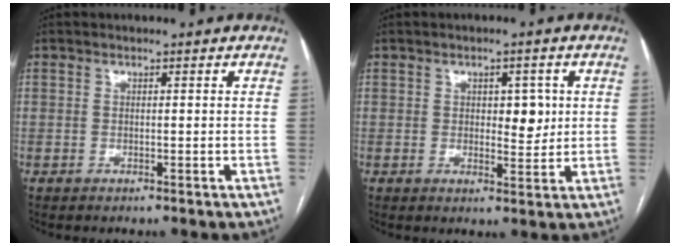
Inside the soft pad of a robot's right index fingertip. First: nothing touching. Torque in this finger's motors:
{"motor_torque": [0.02, 0.31, 0.18, 0.00]}